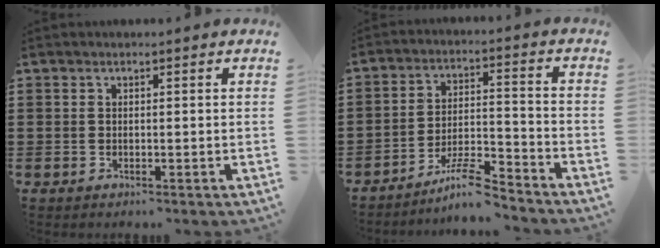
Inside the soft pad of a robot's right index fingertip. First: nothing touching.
{"total": 7.7, "force": [-6.8, 0.8, 3.5], "torque": [-0.057, 0.011, -0.126]}